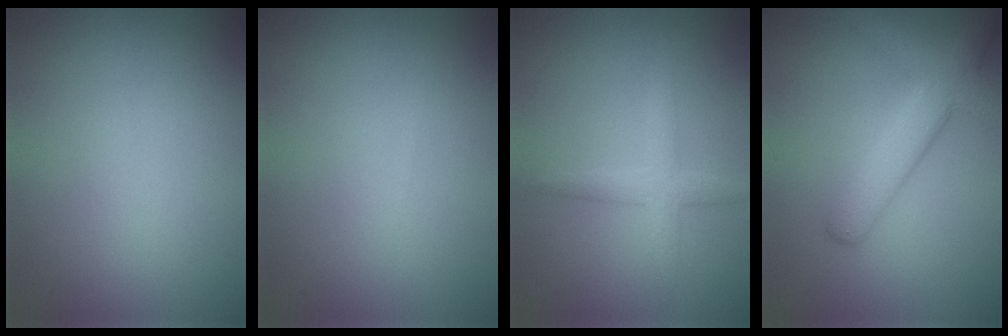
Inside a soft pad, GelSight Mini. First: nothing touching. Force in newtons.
{"total": 0.0}
{"total": 2.5, "press": 2.5, "slide": 0.1}
{"total": 4.8, "press": 4.8, "slide": 0.2}